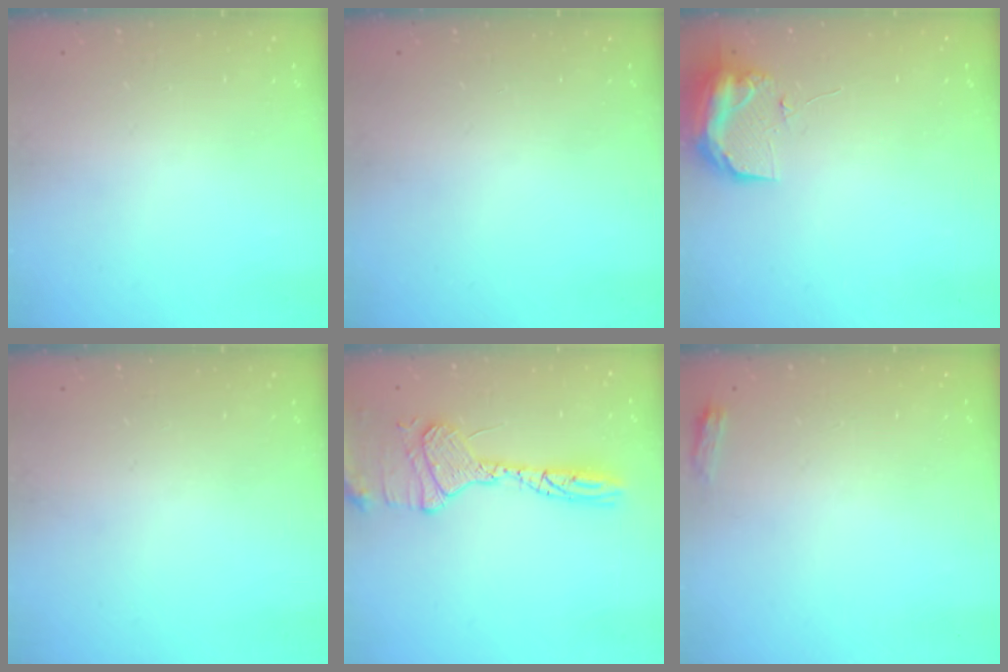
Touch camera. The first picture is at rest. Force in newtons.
{"total": 0.0}
{"total": 9.4, "press": 9.3, "slide": 1.3}
{"total": 0.0}
{"total": 15.0, "press": 14.7, "slide": 2.7}
{"total": 2.6, "press": 2.6, "slide": 0.4}